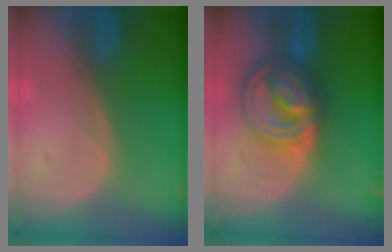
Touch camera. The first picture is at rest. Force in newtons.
{"total": 9.0, "press": 9.0, "slide": 0.6}